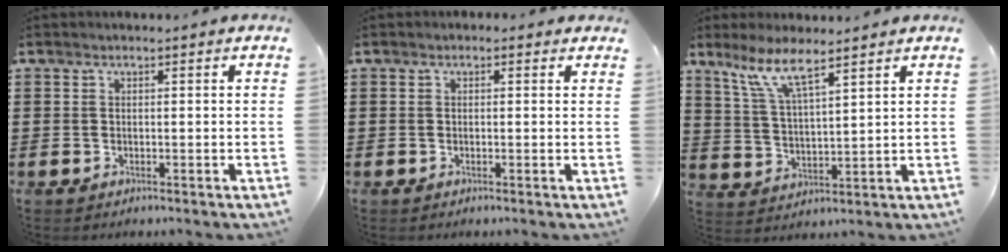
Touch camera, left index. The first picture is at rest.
{"total": 0.5, "force": [0.0, 0.5, 0.2], "torque": [-0.005, 0.005, -0.002]}
{"total": 7.6, "force": [5.8, 1.2, 4.8], "torque": [-0.113, -0.012, 0.104]}